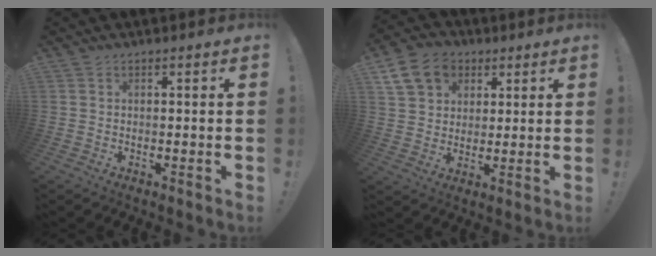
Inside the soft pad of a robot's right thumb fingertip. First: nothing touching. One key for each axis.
{"total": 12.9, "fx": 5.5, "fy": 10.0, "fz": 5.9, "tx": -0.085, "ty": -0.018, "tz": 0.112}